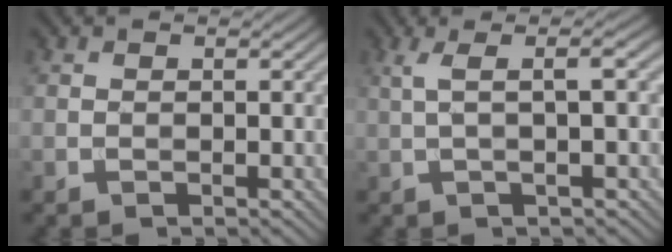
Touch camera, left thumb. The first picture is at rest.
{"total": 4.4, "force": [0.9, 0.7, 4.3], "torque": [-0.073, 0.019, 0.013]}